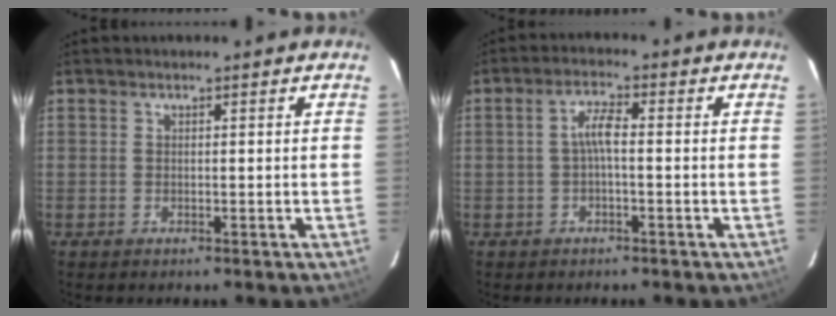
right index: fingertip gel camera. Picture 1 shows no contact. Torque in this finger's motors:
{"motor_torque": [0.50, -0.18, 0.30, 0.08]}